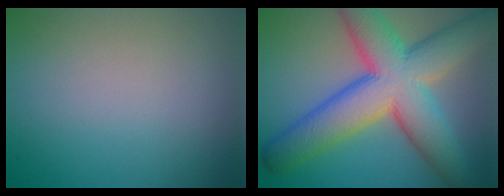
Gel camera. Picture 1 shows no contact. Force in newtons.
{"total": 12.6, "press": 12.6, "slide": 0.4}